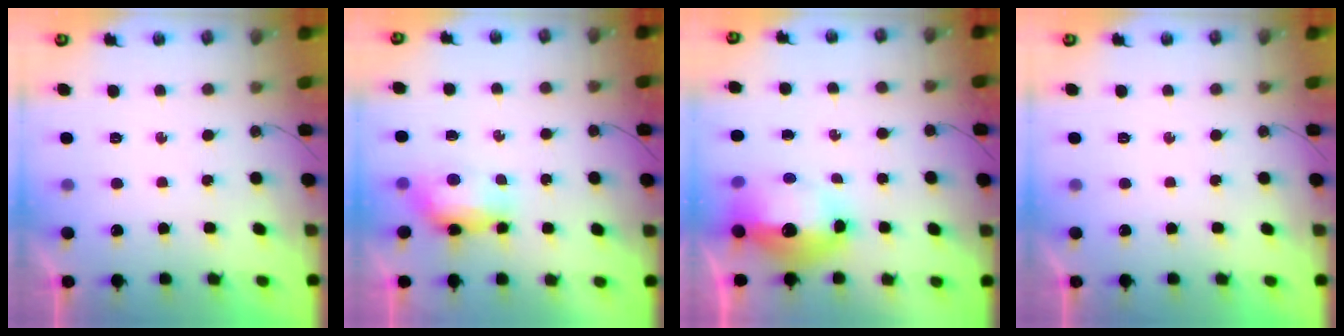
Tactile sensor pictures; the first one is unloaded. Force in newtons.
{"total": 7.8, "press": 7.7, "slide": 0.7}
{"total": 19.9, "press": 15.4, "slide": 12.5}
{"total": 0.0}